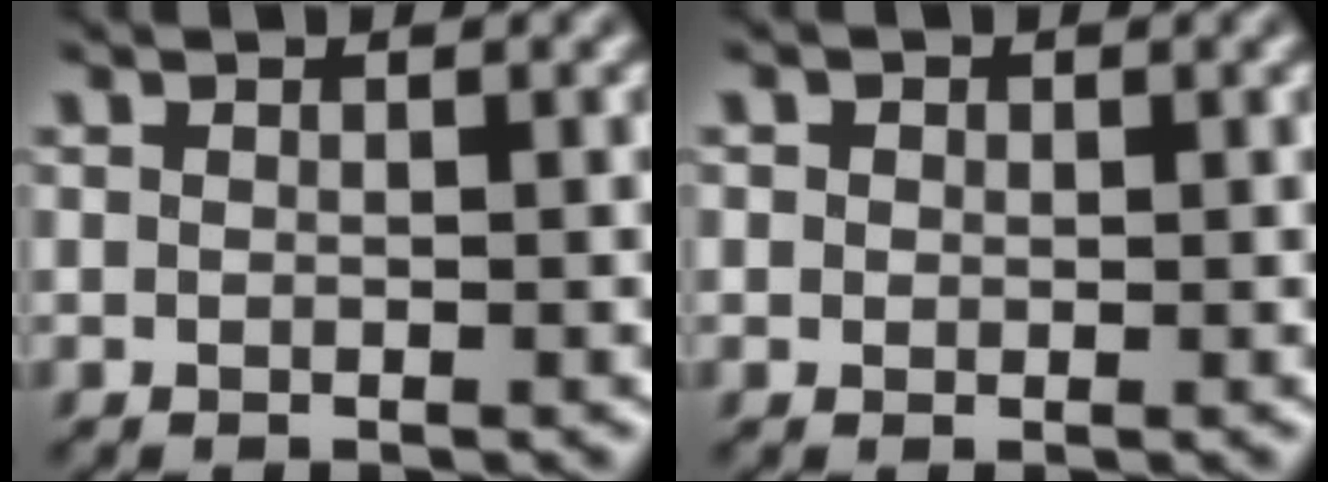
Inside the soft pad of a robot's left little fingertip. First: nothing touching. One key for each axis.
{"total": 1.2, "fx": 0.5, "fy": 1.0, "fz": 0.4, "tx": -0.010, "ty": 0.004, "tz": 0.006}